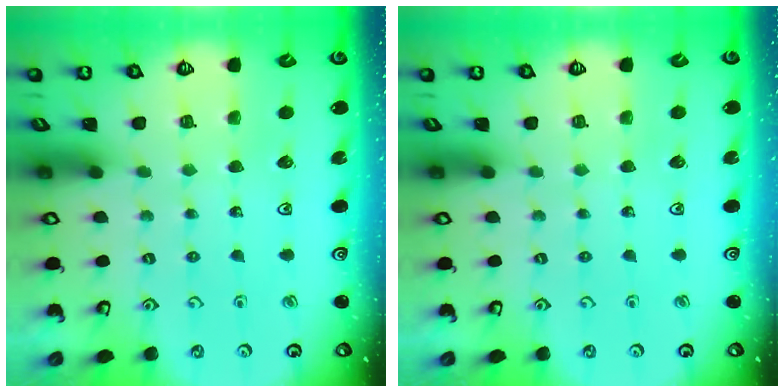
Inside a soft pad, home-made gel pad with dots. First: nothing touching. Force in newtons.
{"total": 0.0}